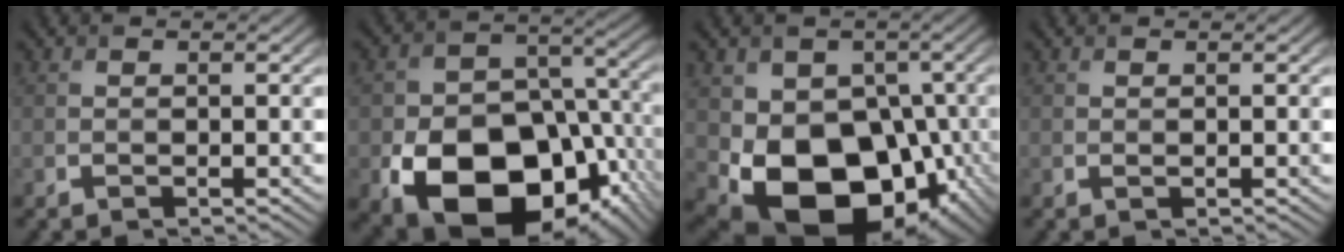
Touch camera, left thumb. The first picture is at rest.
{"total": 17.8, "force": [-6.9, 12.3, 10.9], "torque": [-0.181, -0.052, -0.099]}
{"total": 17.1, "force": [-4.7, 12.6, 10.4], "torque": [-0.169, -0.038, -0.071]}
{"total": 0.0}